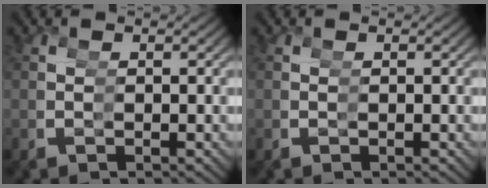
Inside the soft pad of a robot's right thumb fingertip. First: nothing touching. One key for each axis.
{"total": 0.0}